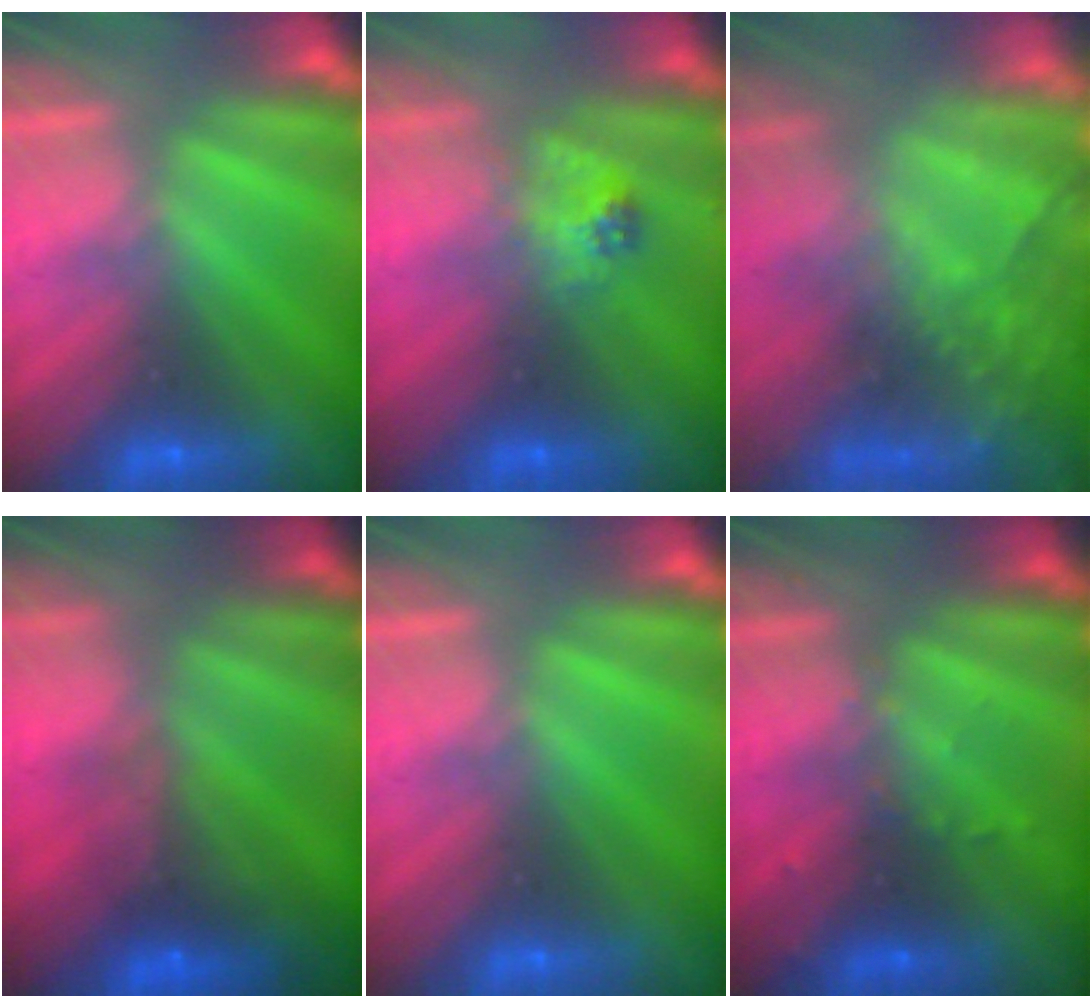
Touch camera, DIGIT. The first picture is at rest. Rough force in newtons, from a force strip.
{"total": 2.3}
{"total": 9.6}
{"total": 10.3}
{"total": 0.0}
{"total": 2.8}